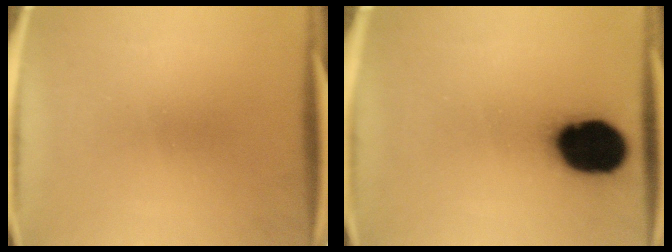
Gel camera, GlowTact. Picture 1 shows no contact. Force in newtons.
{"total": 19.3}